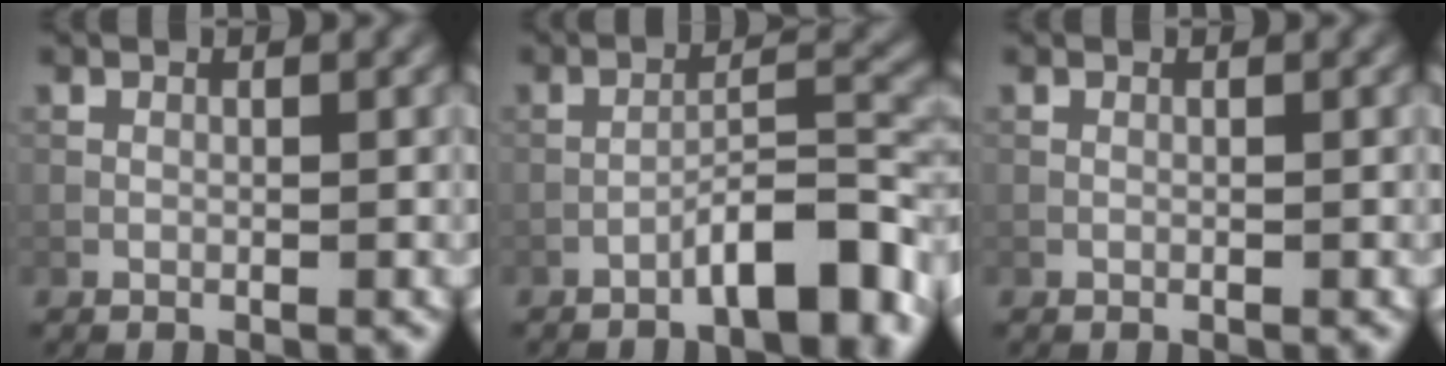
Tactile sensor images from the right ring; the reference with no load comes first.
{"total": 6.2, "force": [-4.1, 1.2, 4.5], "torque": [-0.065, 0.020, -0.065]}
{"total": 0.0}